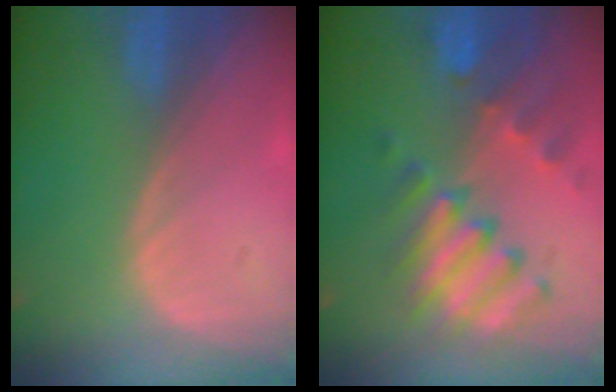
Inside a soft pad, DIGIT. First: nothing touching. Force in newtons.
{"total": 10.1, "press": 8.8, "slide": 4.9}